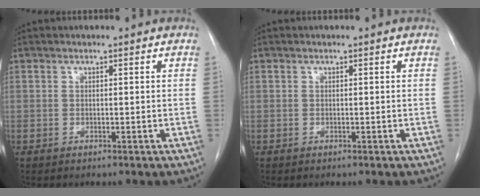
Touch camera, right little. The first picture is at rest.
{"total": 0.0}